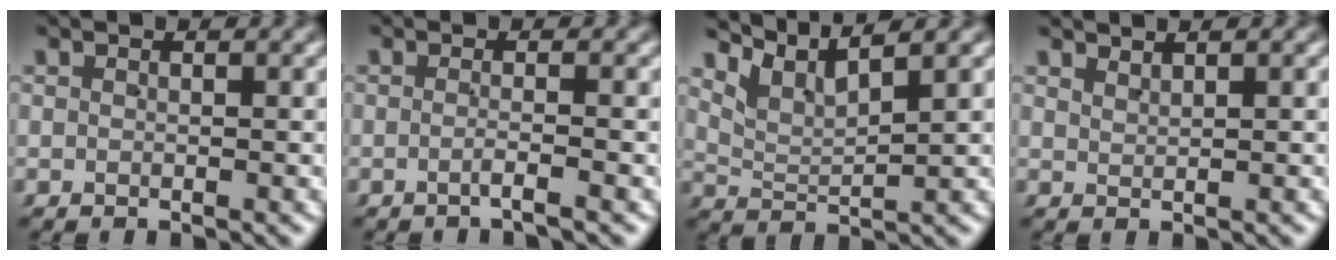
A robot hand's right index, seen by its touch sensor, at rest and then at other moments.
{"total": 1.4, "force": [-1.1, -0.3, 0.8], "torque": [-0.017, -0.002, -0.022]}
{"total": 3.9, "force": [3.3, 1.3, 1.7], "torque": [-0.049, -0.004, 0.061]}
{"total": 1.5, "force": [1.4, -0.4, 0.1], "torque": [0.001, 0.000, 0.030]}